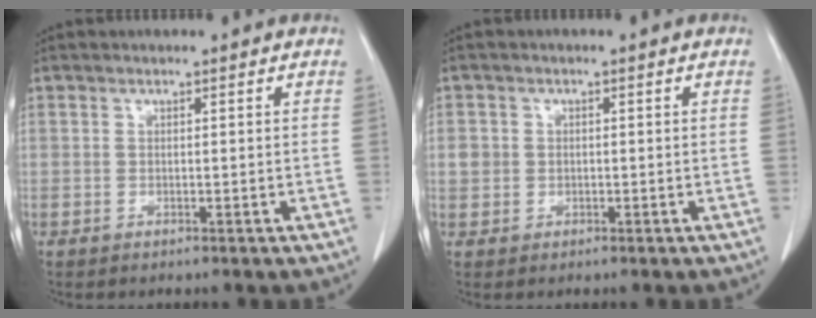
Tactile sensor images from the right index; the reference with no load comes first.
{"total": 2.4, "force": [0.2, 2.2, 0.7], "torque": [-0.006, 0.010, 0.009]}